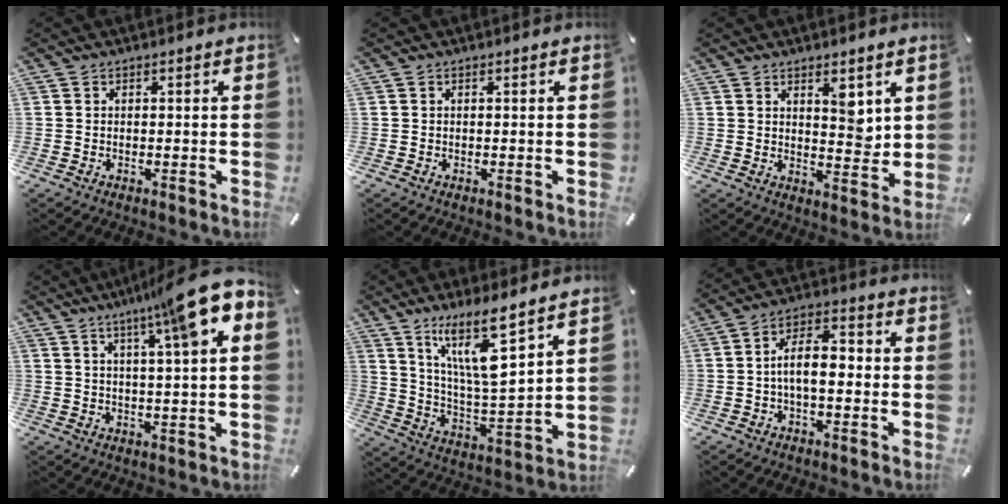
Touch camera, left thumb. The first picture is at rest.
{"total": 0.0}
{"total": 6.1, "force": [3.8, 3.4, 3.5], "torque": [-0.027, -0.035, 0.059]}
{"total": 12.9, "force": [7.8, 0.0, 10.3], "torque": [-0.175, -0.043, 0.118]}
{"total": 14.3, "force": [9.7, 3.2, 10.1], "torque": [-0.195, -0.042, 0.166]}
{"total": 8.2, "force": [-1.5, 4.2, 6.9], "torque": [-0.115, 0.015, -0.028]}